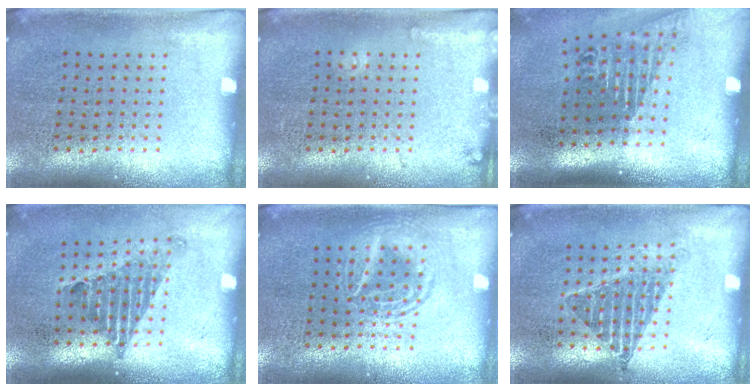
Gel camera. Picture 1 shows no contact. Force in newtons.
{"total": 1.0, "press": 1.0, "slide": 0.1}
{"total": 1.7, "press": 1.3, "slide": 1.2}
{"total": 1.3, "press": 1.0, "slide": 0.9}
{"total": 1.4, "press": 1.4, "slide": 0.1}
{"total": 1.1, "press": 1.0, "slide": 0.6}